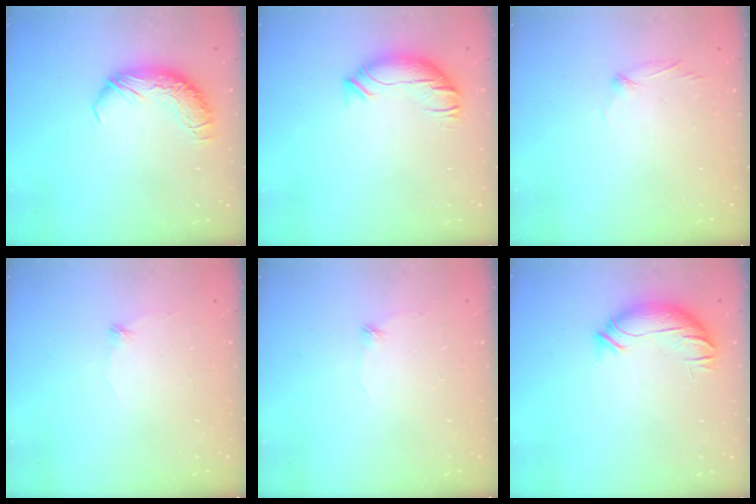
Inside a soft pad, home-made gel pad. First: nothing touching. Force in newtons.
{"total": 2.0, "press": 0.6, "slide": 1.9}
{"total": 7.7, "press": 7.6, "slide": 0.8}
{"total": 9.2, "press": 9.2, "slide": 0.3}
{"total": 9.2, "press": 9.2, "slide": 0.3}
{"total": 4.0, "press": 3.5, "slide": 1.9}